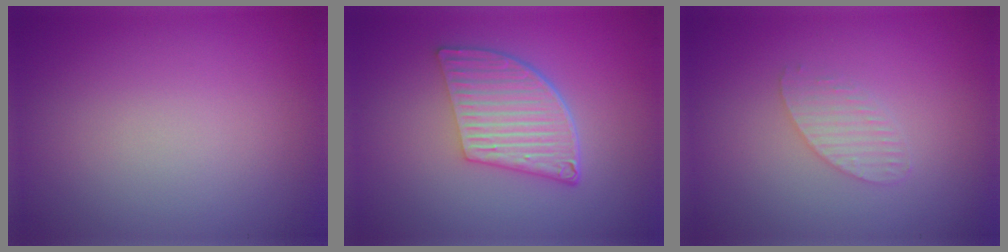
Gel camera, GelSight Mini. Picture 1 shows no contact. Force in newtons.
{"total": 6.2, "press": 4.2, "slide": 4.5}
{"total": 1.6, "press": 1.6, "slide": 0.1}